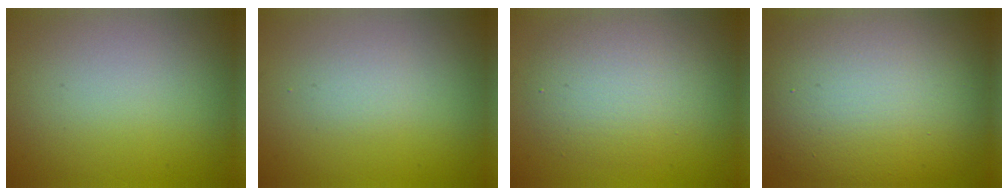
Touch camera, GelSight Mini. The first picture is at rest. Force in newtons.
{"total": 1.1, "press": 1.1, "slide": 0.1}
{"total": 4.8, "press": 4.8, "slide": 0.3}
{"total": 15.1, "press": 15.1, "slide": 0.5}